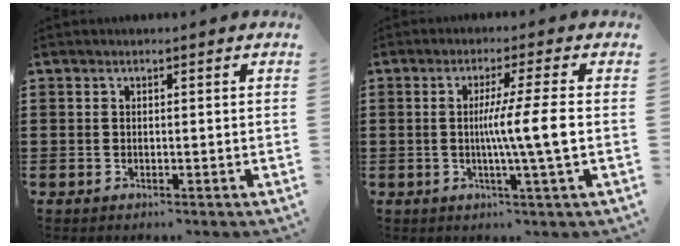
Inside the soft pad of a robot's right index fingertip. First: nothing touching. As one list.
[{"total": 7.4, "force": [-0.4, -0.7, 7.3], "torque": [-0.130, -0.009, -0.013]}]